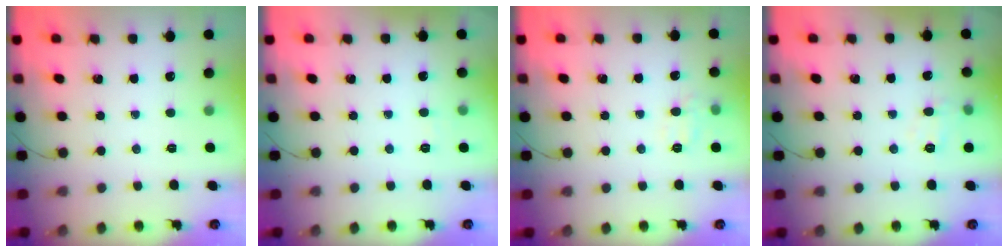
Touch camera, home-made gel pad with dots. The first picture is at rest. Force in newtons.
{"total": 3.3, "press": 3.1, "slide": 1.1}
{"total": 6.8, "press": 6.6, "slide": 1.2}
{"total": 5.1, "press": 4.9, "slide": 1.3}